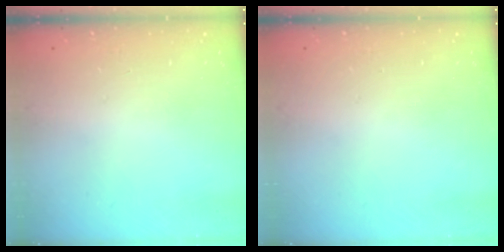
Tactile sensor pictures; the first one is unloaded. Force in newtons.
{"total": 0.0}